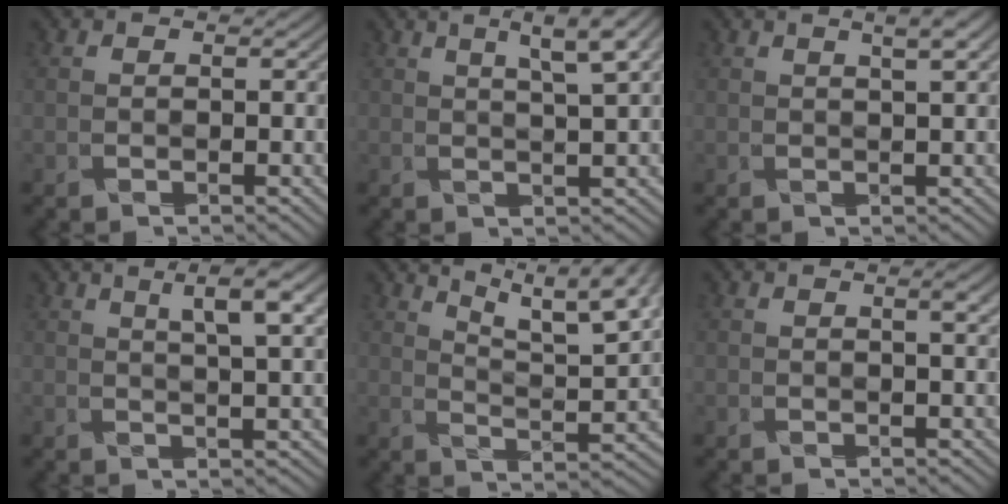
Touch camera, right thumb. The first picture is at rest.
{"total": 5.3, "force": [2.9, -0.1, 4.4], "torque": [-0.079, 0.016, 0.049]}
{"total": 2.4, "force": [1.4, -0.1, 2.0], "torque": [-0.045, 0.005, 0.028]}
{"total": 5.1, "force": [2.9, 0.1, 4.2], "torque": [-0.075, 0.008, 0.051]}
{"total": 11.2, "force": [8.5, 1.8, 7.1], "torque": [-0.121, 0.009, 0.119]}
{"total": 1.9, "force": [0.5, 0.5, 1.7], "torque": [-0.036, 0.000, 0.010]}